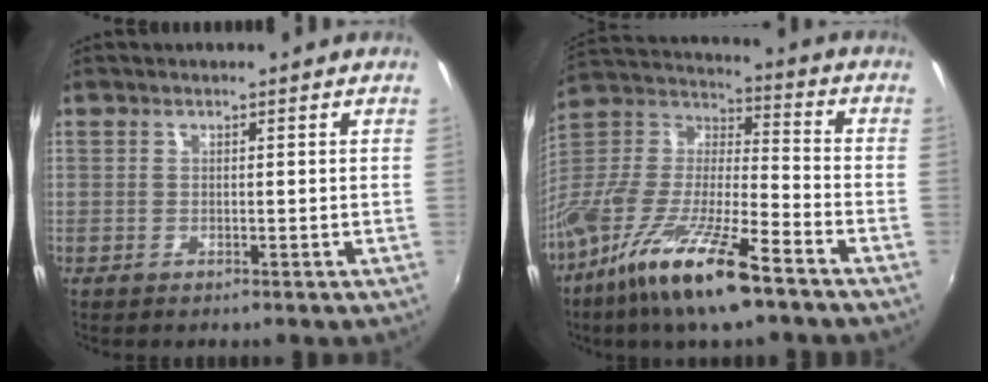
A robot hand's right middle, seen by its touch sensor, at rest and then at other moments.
{"total": 20.8, "force": [-13.1, 4.9, 15.4], "torque": [-0.300, -0.028, -0.252]}